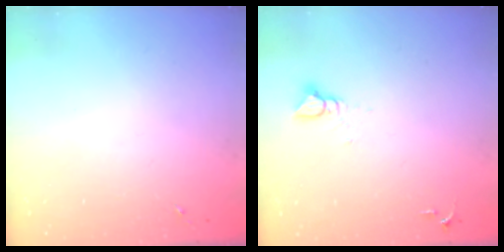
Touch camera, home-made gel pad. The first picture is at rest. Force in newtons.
{"total": 3.9, "press": 3.8, "slide": 0.5}